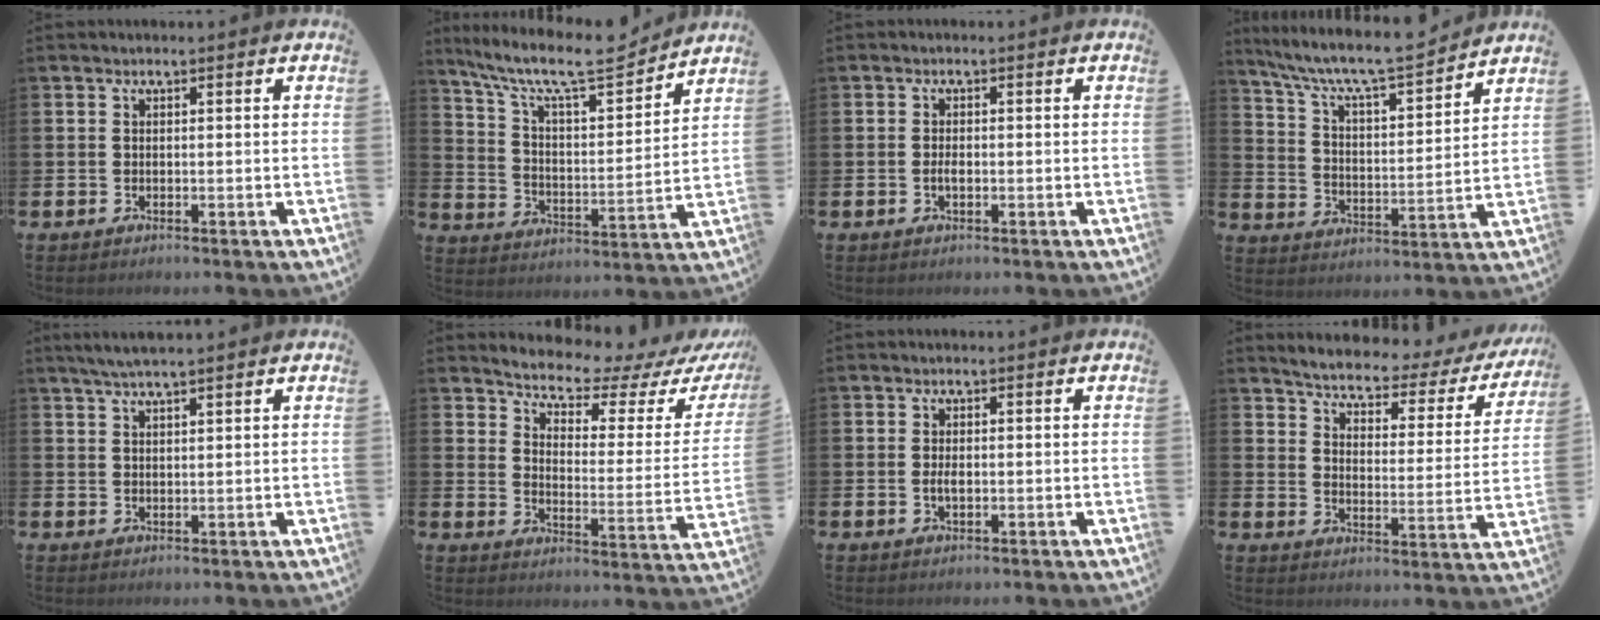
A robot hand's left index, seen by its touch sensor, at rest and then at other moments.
{"total": 10.4, "force": [9.0, 2.2, 4.8], "torque": [-0.116, -0.061, 0.150]}
{"total": 1.4, "force": [-0.3, 0.7, 1.2], "torque": [-0.018, 0.000, -0.008]}
{"total": 8.7, "force": [8.1, 0.8, 3.0], "torque": [-0.095, -0.057, 0.139]}
{"total": 3.2, "force": [2.7, 0.1, 1.7], "torque": [-0.035, -0.003, 0.049]}
{"total": 6.6, "force": [6.4, 1.0, 1.2], "torque": [-0.043, -0.060, 0.106]}
{"total": 1.6, "force": [-0.2, 0.8, 1.4], "torque": [-0.023, 0.001, -0.005]}
{"total": 4.4, "force": [4.0, 1.1, 1.4], "torque": [-0.052, -0.032, 0.059]}